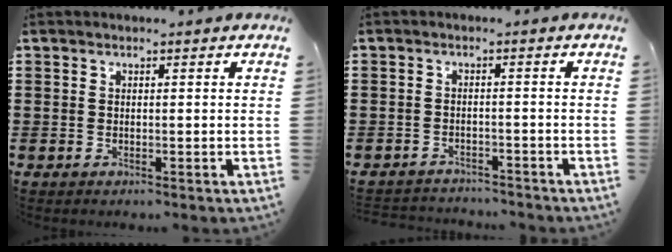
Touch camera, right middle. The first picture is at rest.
{"total": 2.4, "force": [-2.3, 0.3, -0.3], "torque": [-0.003, -0.001, -0.052]}